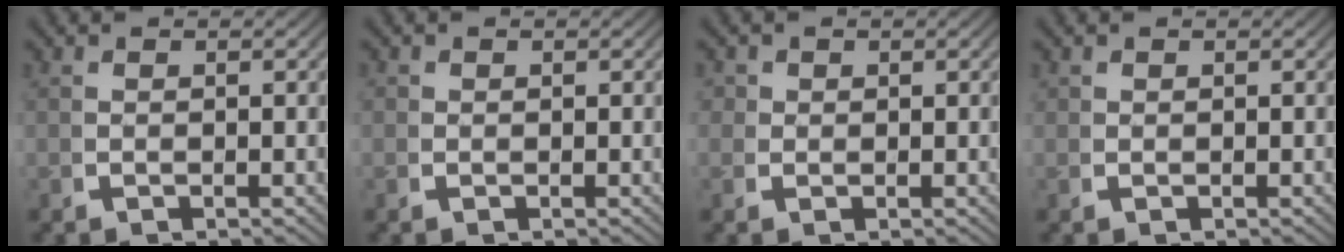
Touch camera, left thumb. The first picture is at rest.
{"total": 0.7, "force": [0.2, 0.7, 0.1], "torque": [-0.003, -0.007, 0.003]}
{"total": 1.9, "force": [0.7, 1.7, 0.6], "torque": [-0.015, -0.007, 0.012]}
{"total": 0.6, "force": [0.4, 0.4, 0.1], "torque": [-0.001, -0.005, 0.010]}